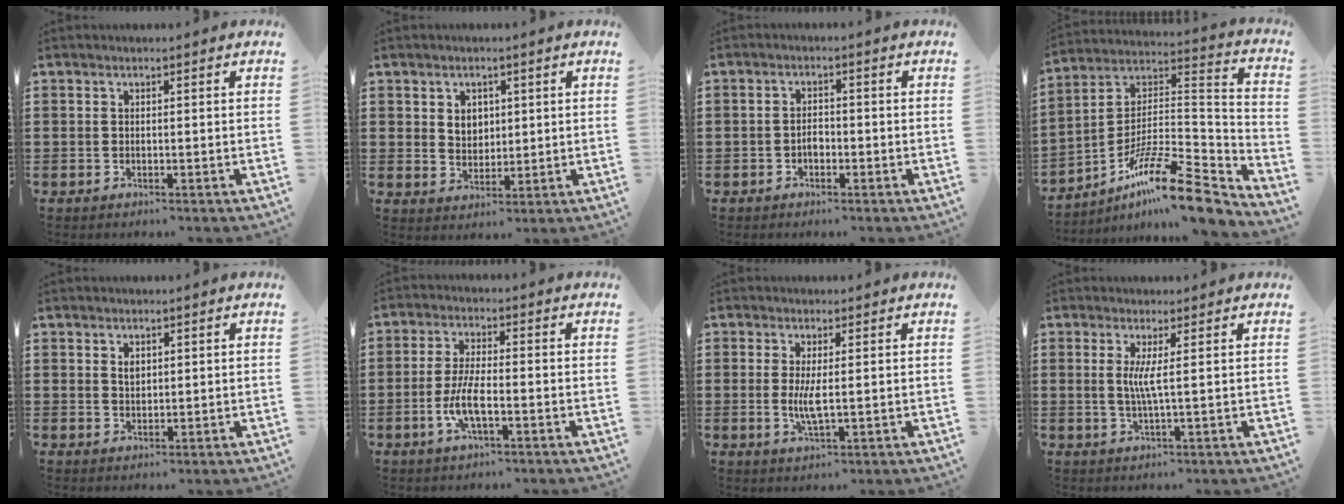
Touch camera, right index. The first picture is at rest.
{"total": 3.2, "force": [1.3, 2.6, 1.4], "torque": [-0.028, 0.007, 0.019]}
{"total": 1.9, "force": [-0.8, 1.0, 1.4], "torque": [-0.029, 0.000, -0.016]}
{"total": 13.8, "force": [-10.1, 2.4, 9.2], "torque": [-0.156, 0.022, -0.189]}
{"total": 1.6, "force": [0.7, 1.0, 1.0], "torque": [-0.021, 0.005, 0.012]}
{"total": 5.7, "force": [-2.0, 1.5, 5.2], "torque": [-0.114, -0.007, -0.042]}
{"total": 5.8, "force": [-0.2, 1.5, 5.6], "torque": [-0.121, -0.011, -0.009]}
{"total": 3.4, "force": [0.5, -0.3, 3.3], "torque": [-0.065, -0.007, 0.006]}